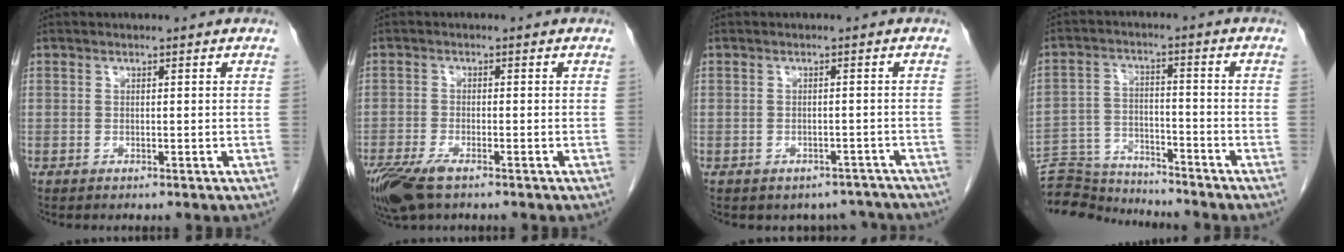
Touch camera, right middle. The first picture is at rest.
{"total": 7.1, "force": [-4.8, 2.2, 4.7], "torque": [-0.093, -0.017, -0.086]}
{"total": 5.5, "force": [-4.8, 2.7, -0.1], "torque": [0.017, 0.017, -0.050]}
{"total": 11.6, "force": [-11.4, 1.4, 1.2], "torque": [-0.019, 0.018, -0.194]}